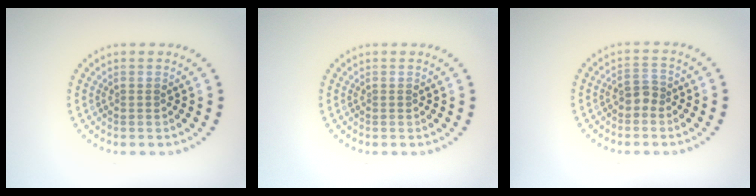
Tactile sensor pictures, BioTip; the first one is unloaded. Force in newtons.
{"total": 0.0}
{"total": 1.5, "press": 1.3, "slide": 0.8}